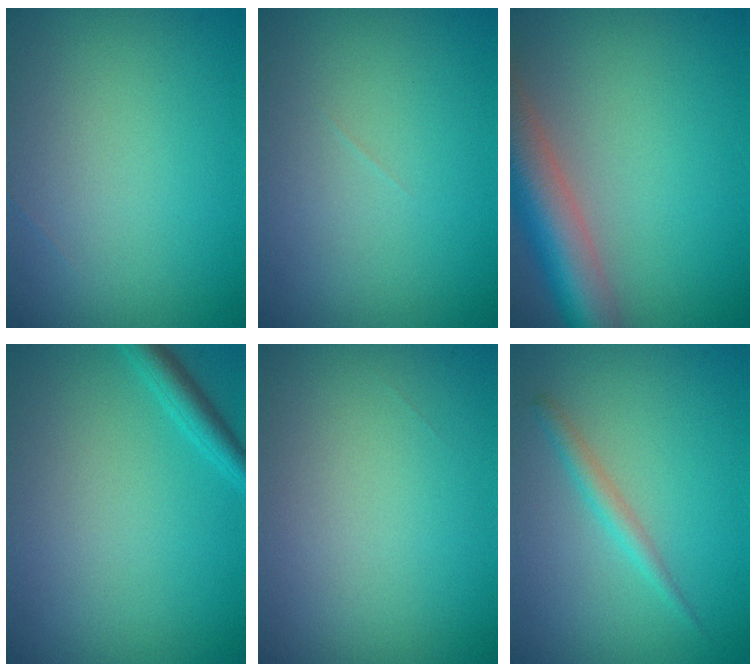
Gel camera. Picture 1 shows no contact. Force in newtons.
{"total": 0.0}
{"total": 7.6, "press": 7.6, "slide": 0.5}
{"total": 2.0, "press": 2.0, "slide": 0.2}
{"total": 0.0}
{"total": 1.4, "press": 1.4, "slide": 0.1}